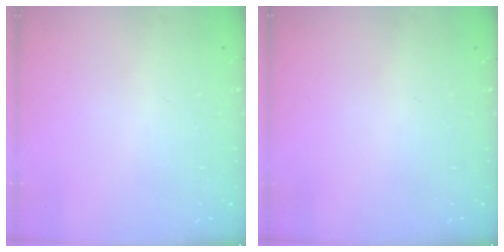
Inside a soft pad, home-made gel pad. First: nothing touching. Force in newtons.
{"total": 0.0}